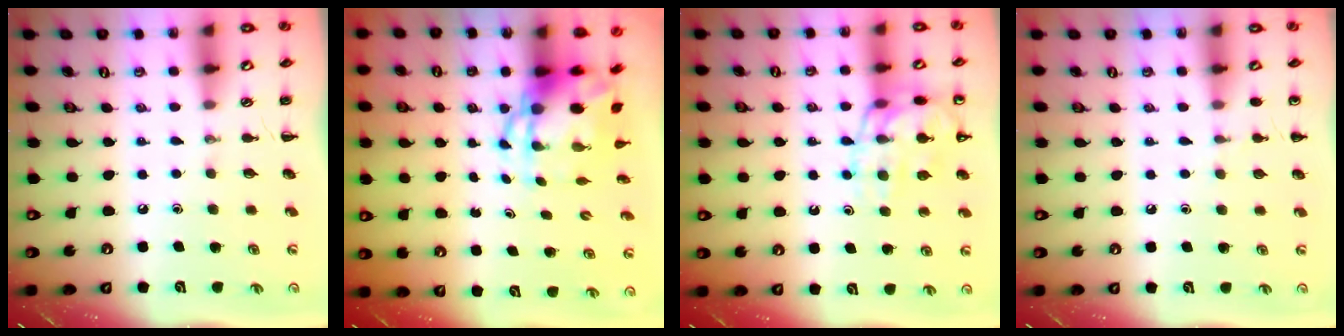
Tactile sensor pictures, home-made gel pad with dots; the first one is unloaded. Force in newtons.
{"total": 5.7, "press": 5.5, "slide": 1.4}
{"total": 15.3, "press": 15.1, "slide": 2.3}
{"total": 5.0, "press": 4.8, "slide": 1.5}